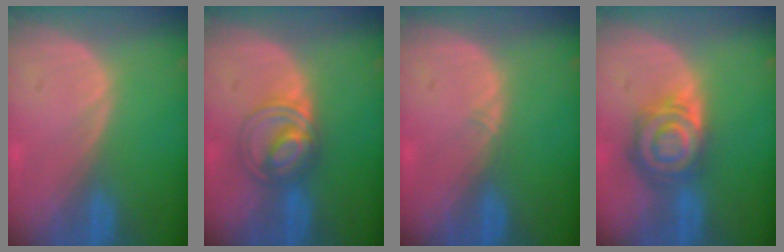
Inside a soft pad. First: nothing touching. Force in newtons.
{"total": 5.8, "press": 5.7, "slide": 0.7}
{"total": 0.6, "press": 0.5, "slide": 0.4}
{"total": 8.0, "press": 7.1, "slide": 3.7}